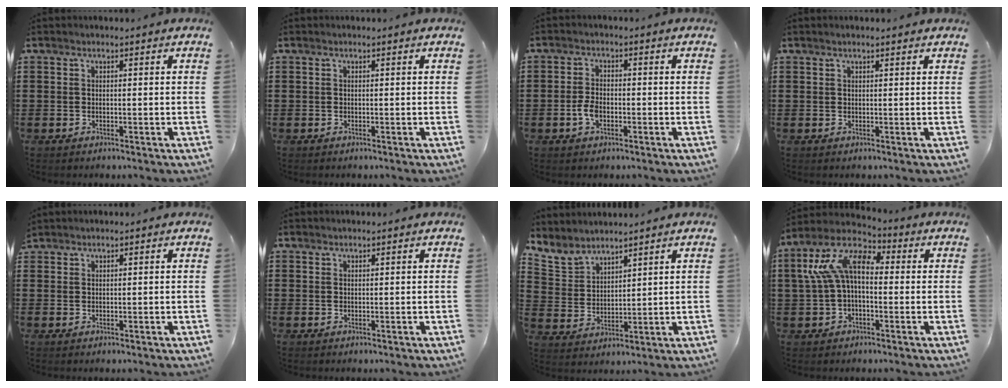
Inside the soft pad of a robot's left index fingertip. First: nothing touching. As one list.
[{"total": 0.0}, {"total": 3.2, "force": [-1.0, 1.8, 2.5], "torque": [-0.067, -0.005, -0.023]}, {"total": 0.8, "force": [0.6, 0.0, 0.5], "torque": [-0.011, 0.000, 0.011]}, {"total": 1.0, "force": [1.0, 0.1, 0.0], "torque": [-0.003, 0.000, 0.021]}, {"total": 0.7, "force": [0.7, 0.2, 0.0], "torque": [-0.001, 0.000, 0.014]}, {"total": 5.2, "force": [4.8, 2.0, 0.6], "torque": [-0.034, -0.020, 0.090]}, {"total": 10.3, "force": [1.6, 5.7, 8.5], "torque": [-0.198, -0.002, 0.022]}]